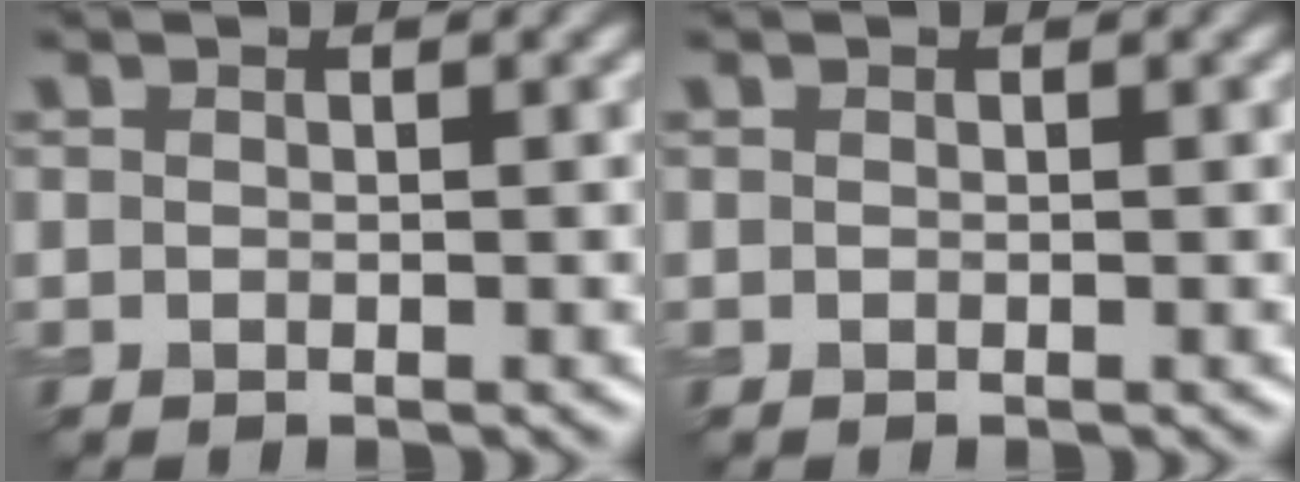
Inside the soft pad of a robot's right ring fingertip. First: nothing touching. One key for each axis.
{"total": 0.0}